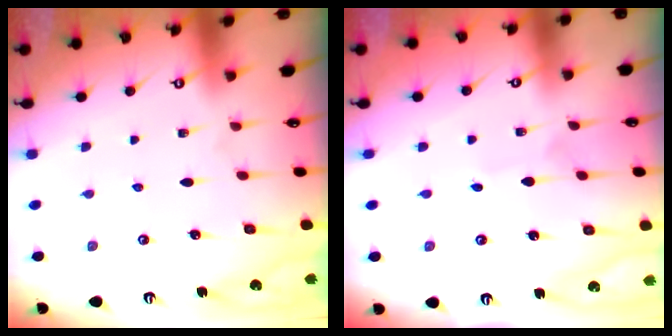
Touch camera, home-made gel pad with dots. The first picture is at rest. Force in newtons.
{"total": 1.5, "press": 1.4, "slide": 0.1}